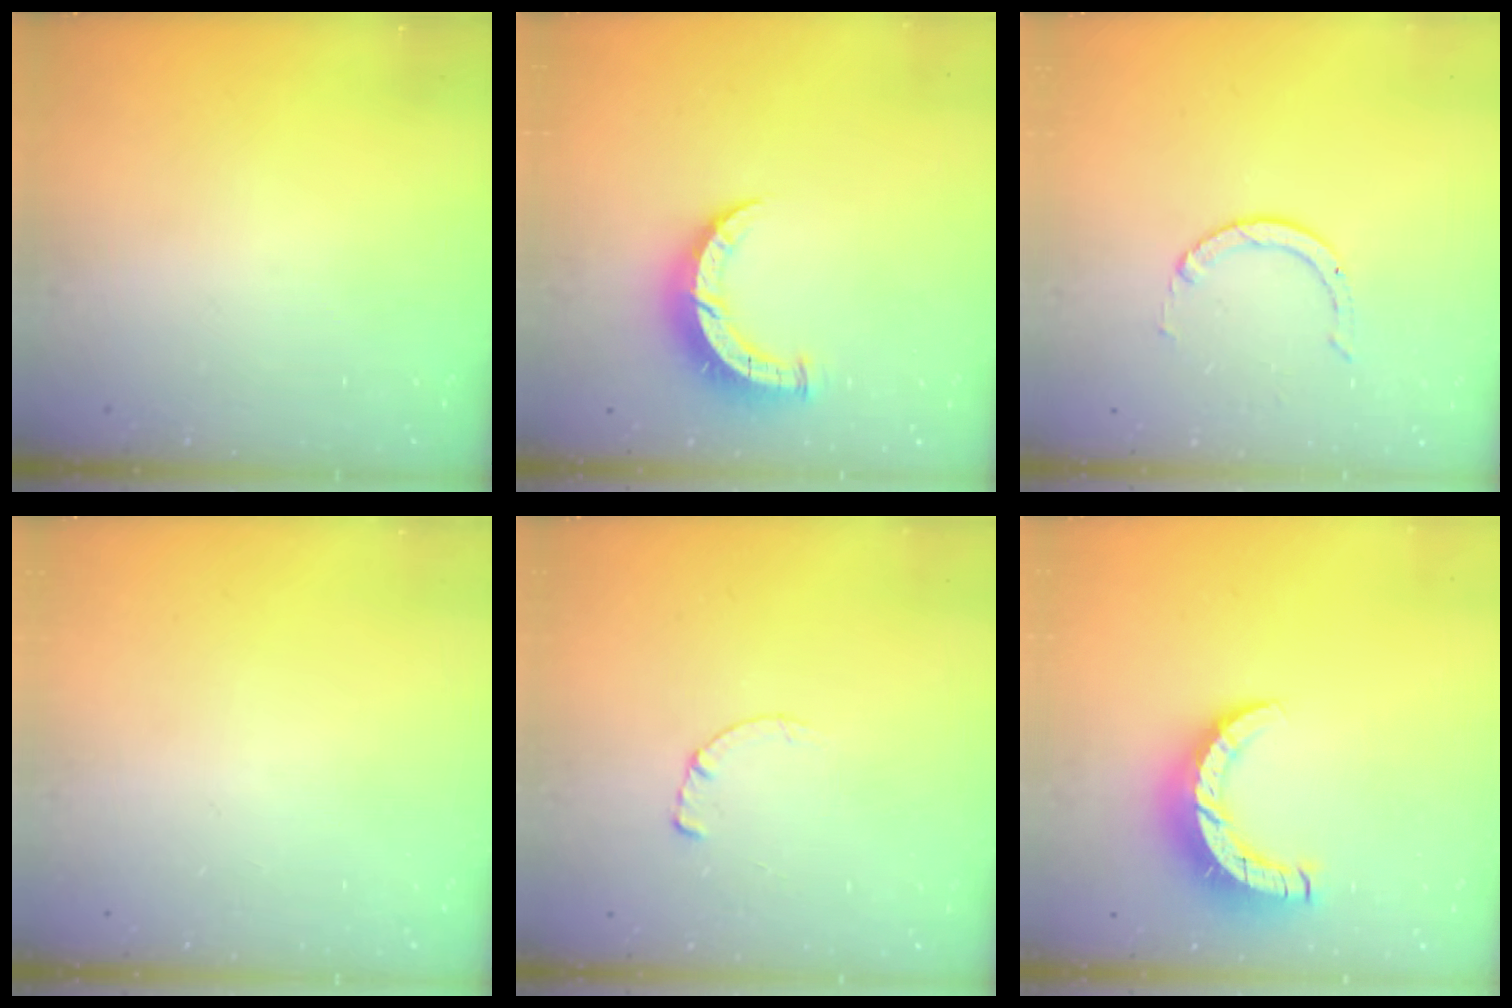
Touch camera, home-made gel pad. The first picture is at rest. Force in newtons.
{"total": 8.0, "press": 7.9, "slide": 1.0}
{"total": 1.5, "press": 1.5, "slide": 0.2}
{"total": 0.0}
{"total": 0.7, "press": 0.6, "slide": 0.2}
{"total": 9.9, "press": 9.9, "slide": 0.6}